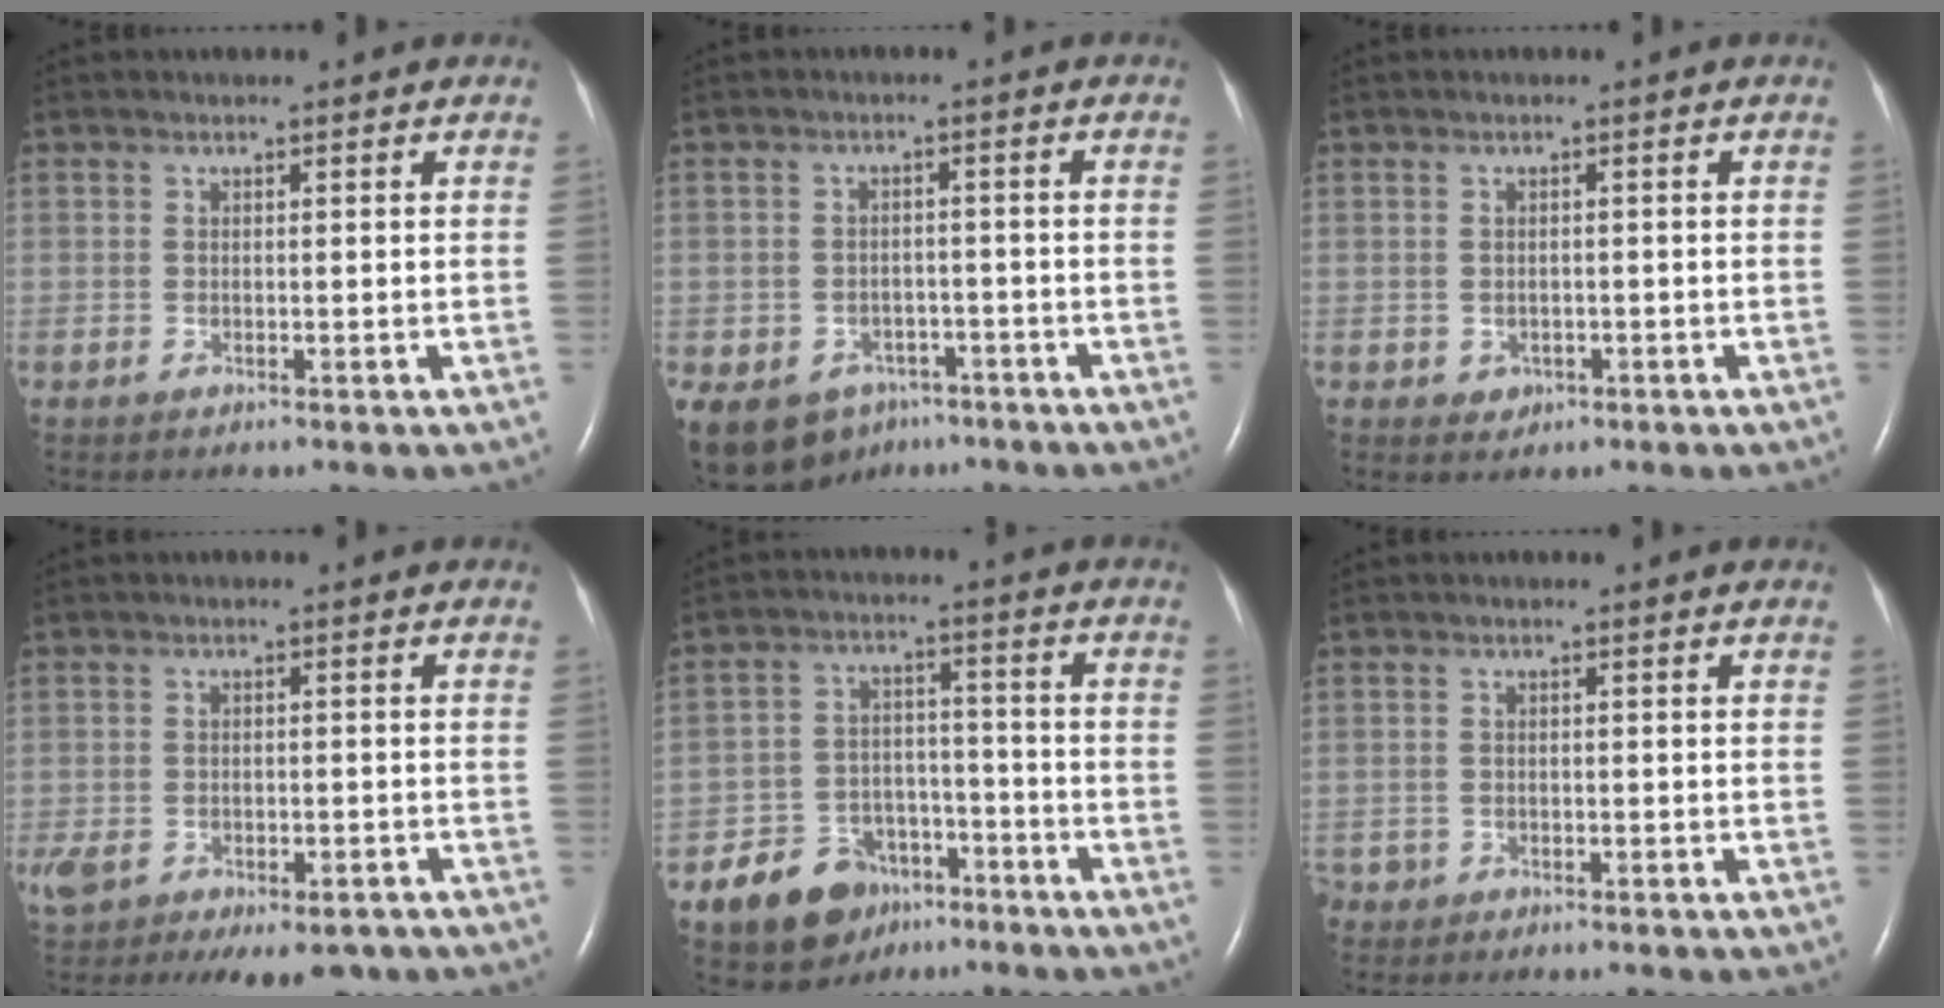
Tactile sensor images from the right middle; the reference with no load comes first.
{"total": 12.4, "force": [-7.3, 9.1, 4.3], "torque": [-0.108, 0.003, -0.092]}
{"total": 1.6, "force": [-0.5, 1.4, 0.5], "torque": [-0.006, 0.003, 0.000]}
{"total": 16.6, "force": [-10.9, 8.9, 8.9], "torque": [-0.204, -0.022, -0.143]}
{"total": 10.2, "force": [-6.5, 6.9, 3.6], "torque": [-0.066, 0.018, -0.101]}
{"total": 2.9, "force": [-2.4, 1.6, 0.0], "torque": [-0.005, 0.004, -0.038]}